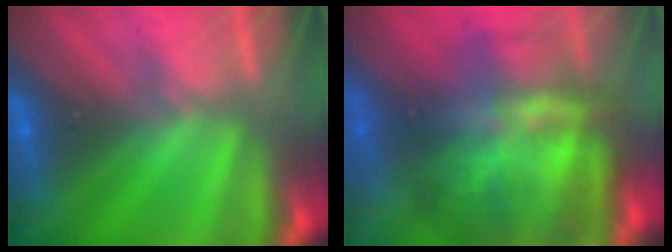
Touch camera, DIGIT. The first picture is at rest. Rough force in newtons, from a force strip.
{"total": 10.2}